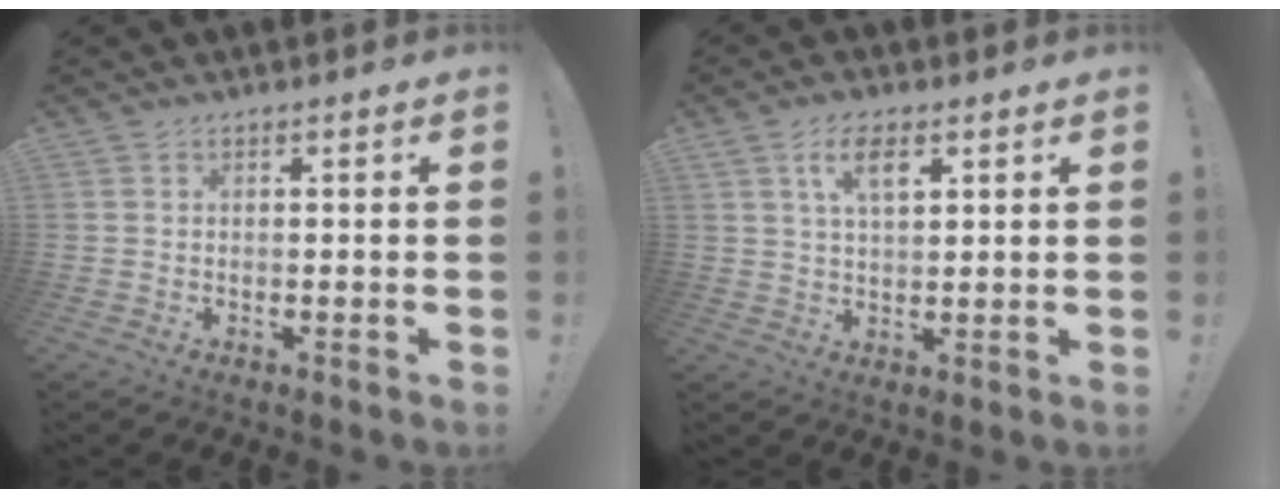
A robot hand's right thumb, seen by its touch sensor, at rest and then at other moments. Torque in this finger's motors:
{"motor_torque": [-0.04, 0.13, 0.43, 0.13, 0.27]}